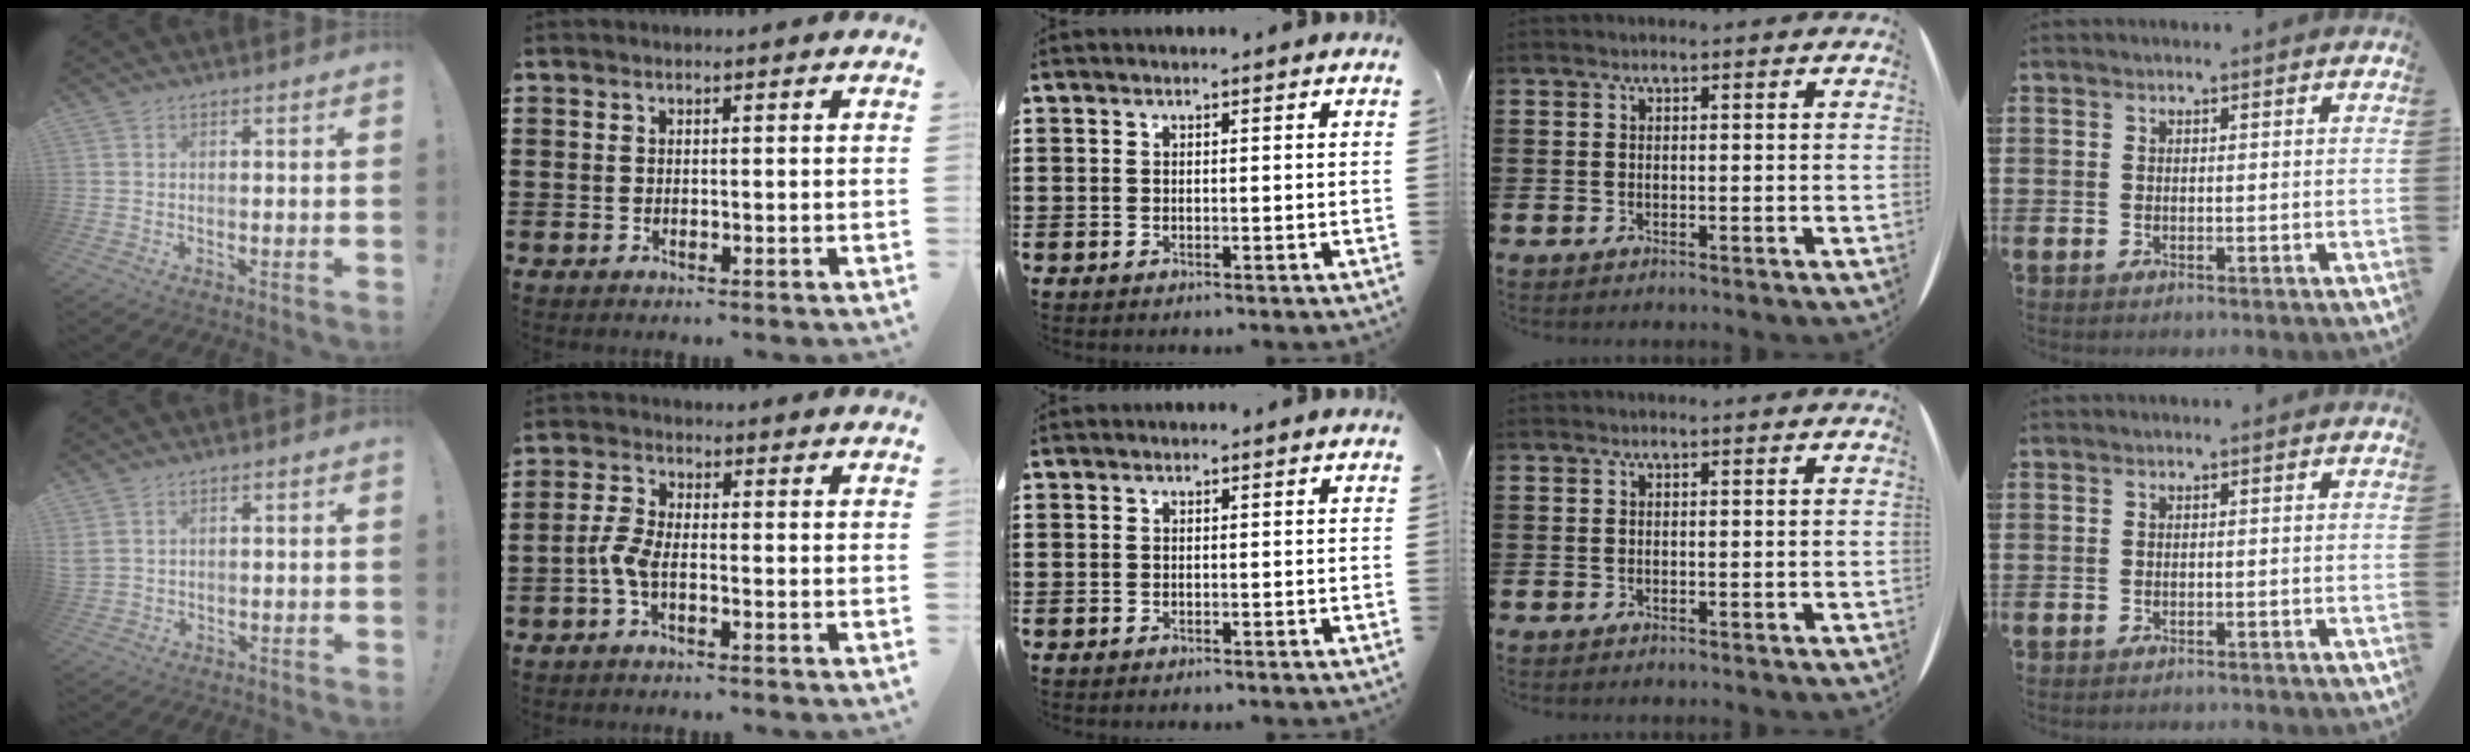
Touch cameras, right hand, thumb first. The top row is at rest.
{"thumb": {"total": 2.7, "force": [1.5, 1.8, 1.5], "torque": [-0.023, -0.007, 0.029]}, "index": {"total": 3.6, "force": [-1.4, 1.3, 3.0], "torque": [-0.081, -0.004, -0.033]}, "little": {"total": 0.5, "force": [-0.5, 0.0, 0.0], "torque": [-0.001, -0.002, -0.011]}}